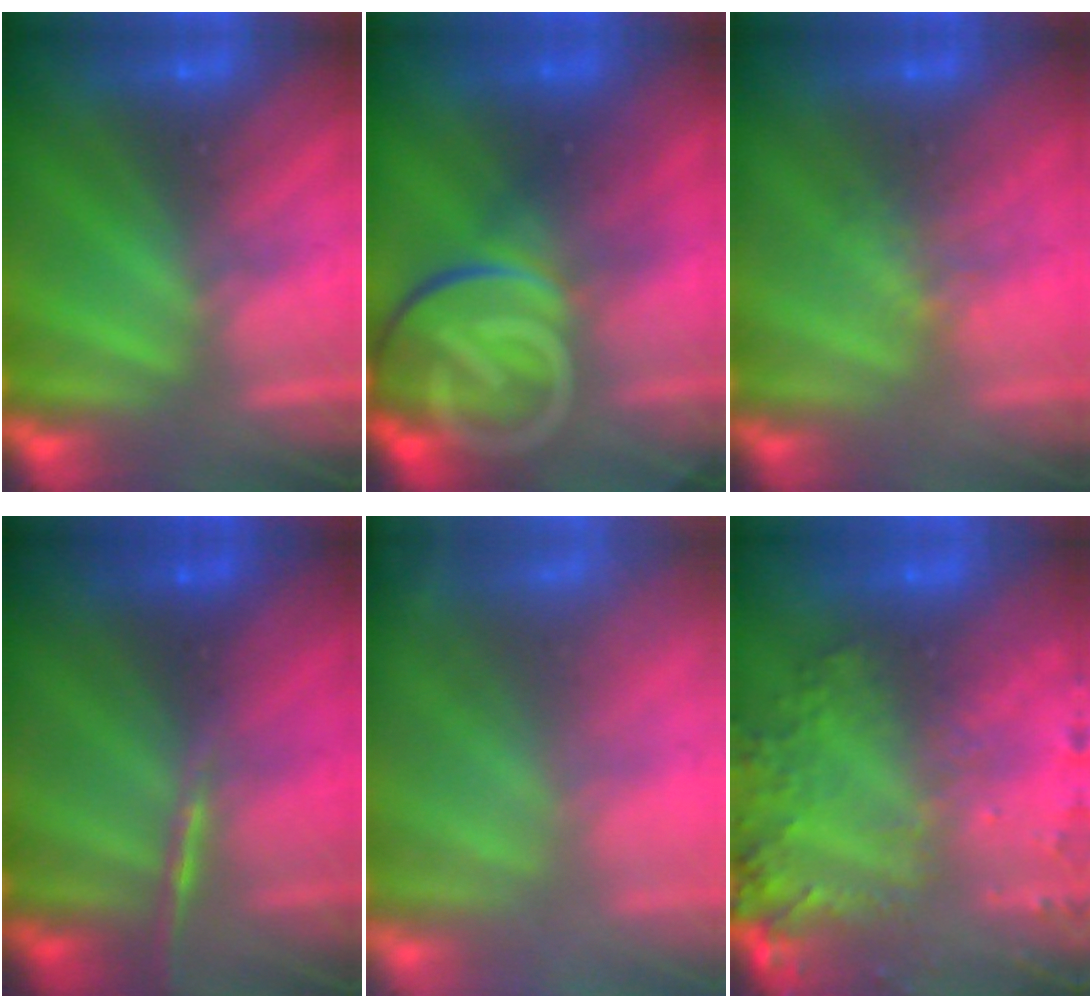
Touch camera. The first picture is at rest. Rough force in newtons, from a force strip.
{"total": 10.8}
{"total": 1.1}
{"total": 1.5}
{"total": 11.2}
{"total": 8.6}